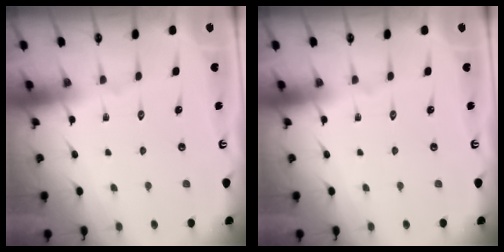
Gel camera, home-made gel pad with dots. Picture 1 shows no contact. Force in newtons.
{"total": 0.0}